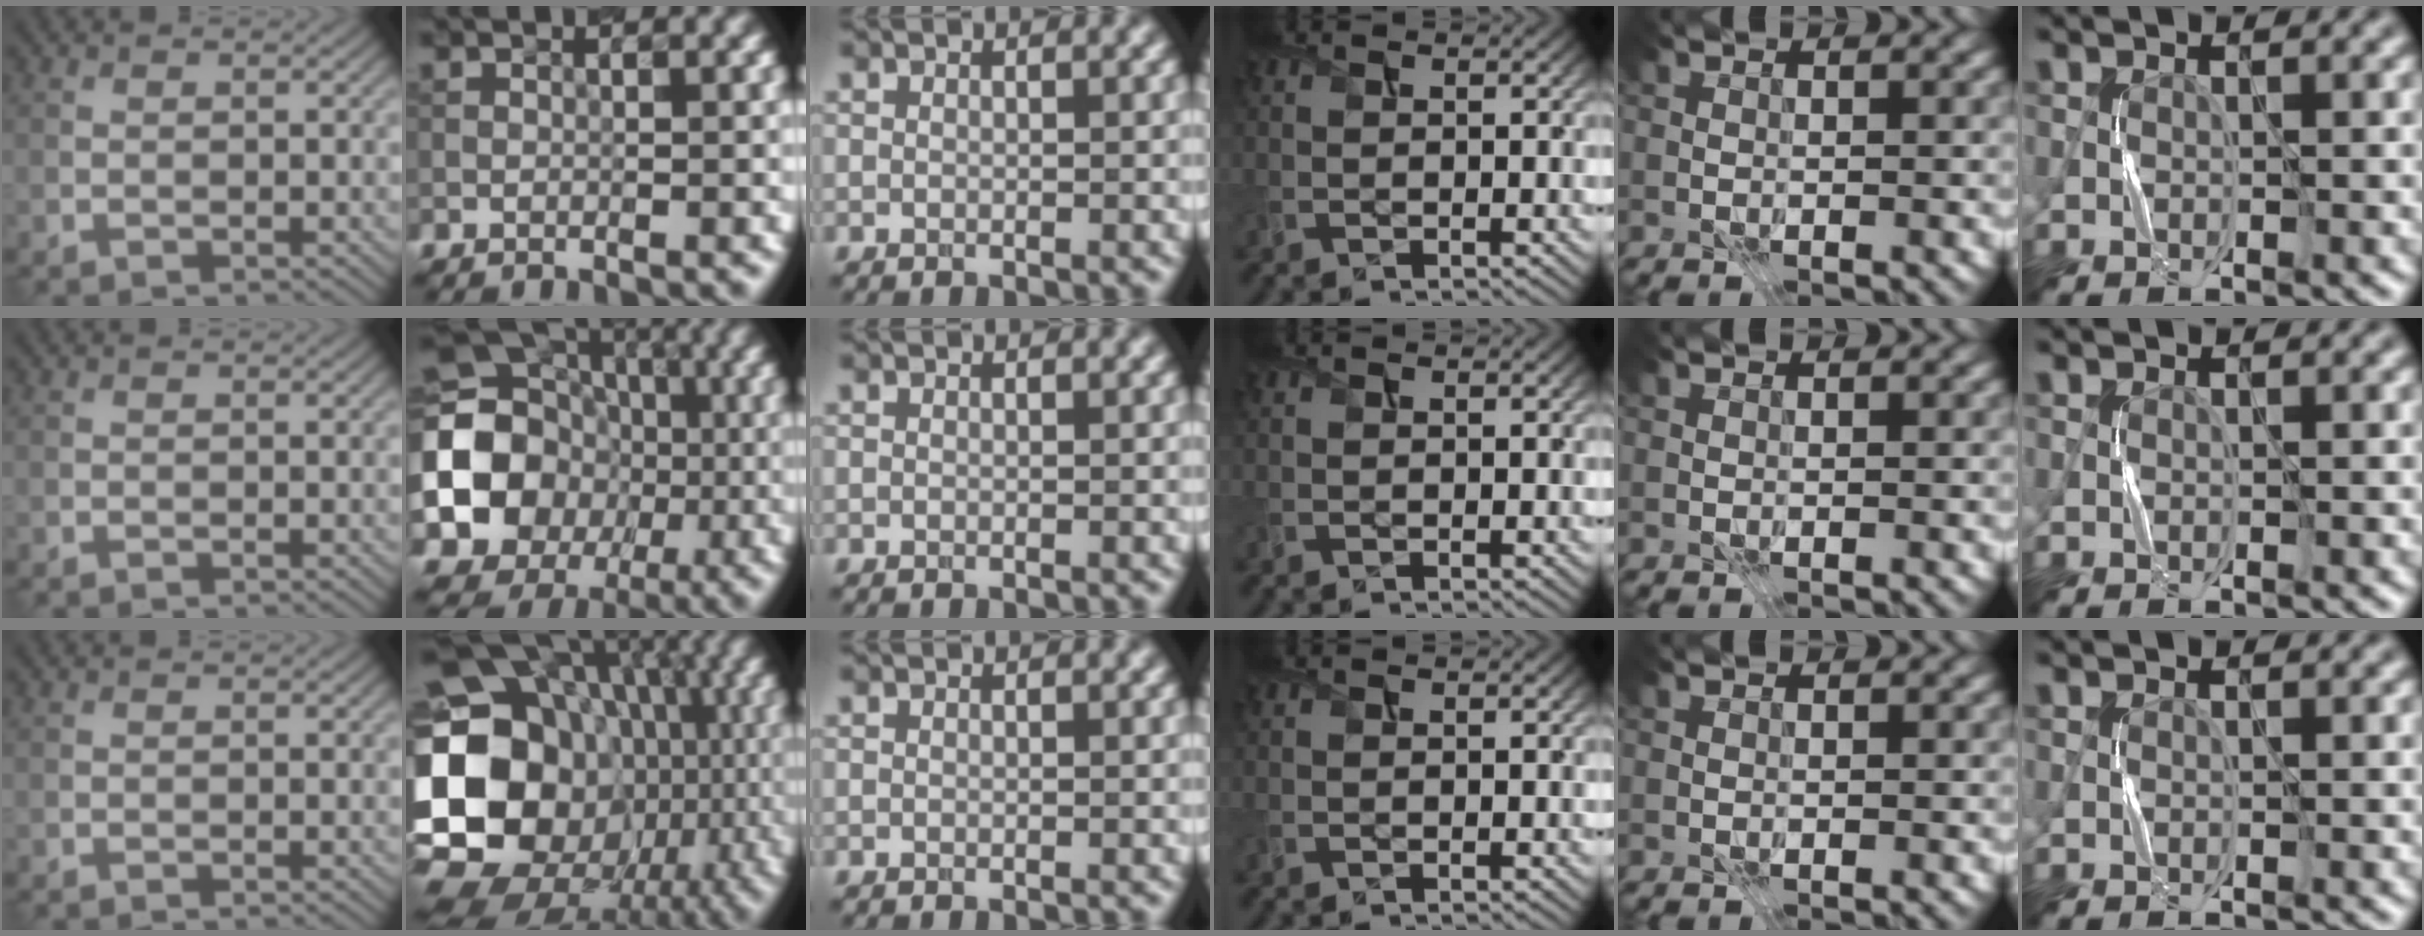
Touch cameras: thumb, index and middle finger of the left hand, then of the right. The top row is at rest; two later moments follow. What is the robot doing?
{"motion": "press", "object": "sticker"}